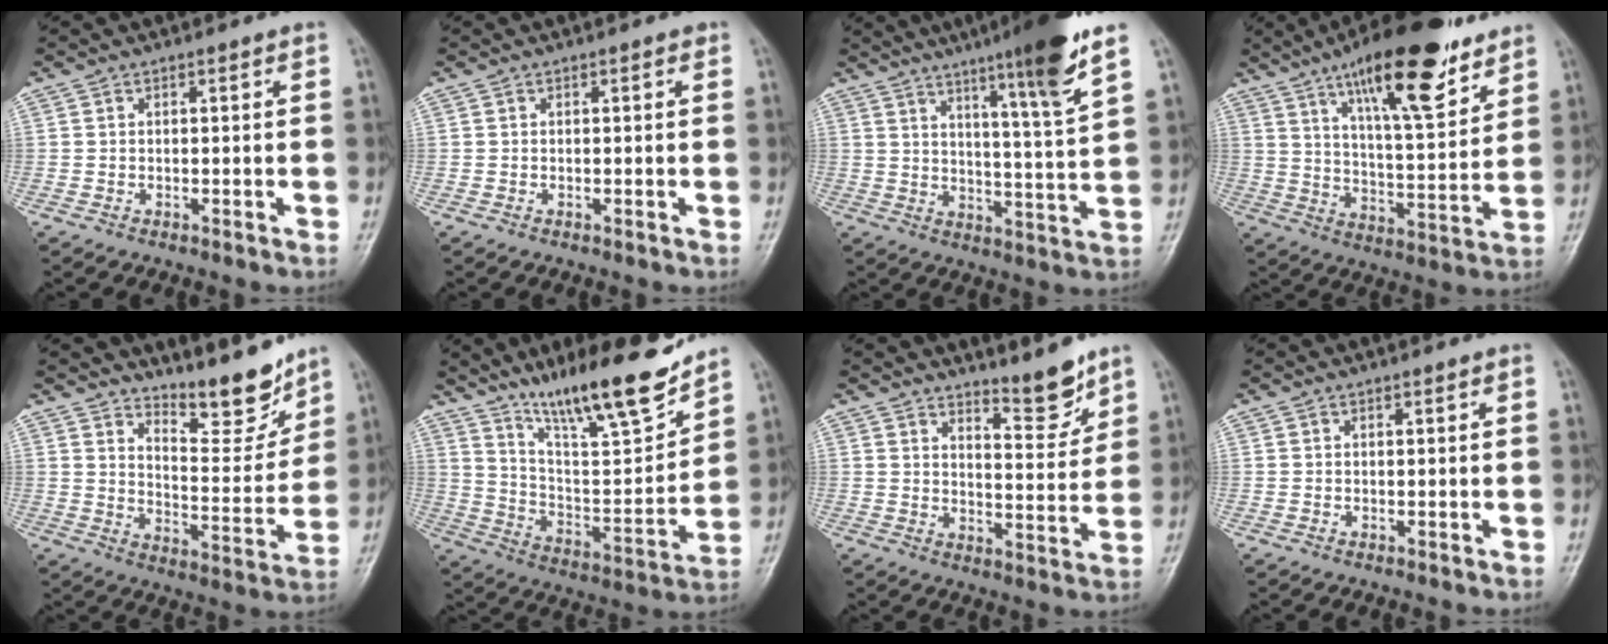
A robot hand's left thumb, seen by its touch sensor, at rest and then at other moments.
{"total": 0.0}
{"total": 14.2, "force": [8.8, 0.0, 11.1], "torque": [-0.169, -0.045, 0.135]}
{"total": 19.7, "force": [12.5, 5.7, 14.1], "torque": [-0.191, -0.058, 0.203]}
{"total": 11.4, "force": [9.8, 3.1, 4.9], "torque": [-0.041, -0.082, 0.162]}
{"total": 19.9, "force": [15.0, 3.8, 12.5], "torque": [-0.169, -0.084, 0.261]}
{"total": 7.0, "force": [5.9, 1.4, 3.5], "torque": [-0.037, -0.061, 0.097]}
{"total": 0.0}